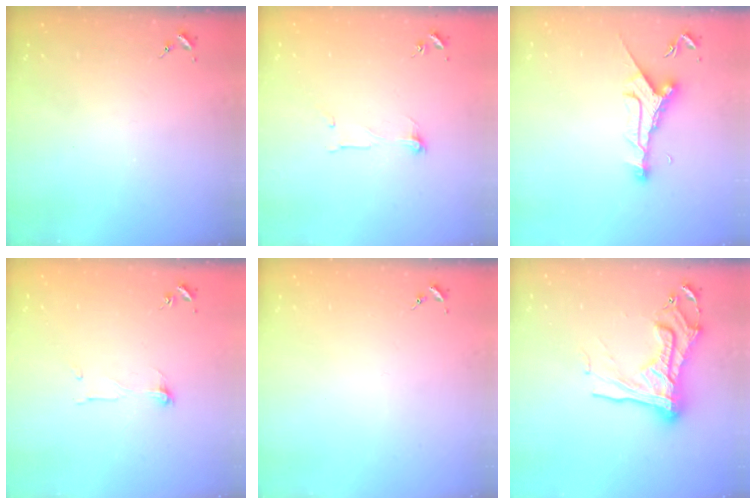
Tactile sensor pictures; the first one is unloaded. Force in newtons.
{"total": 4.8, "press": 4.8, "slide": 0.4}
{"total": 10.0, "press": 9.9, "slide": 0.7}
{"total": 3.8, "press": 3.8, "slide": 0.3}
{"total": 0.0}
{"total": 19.3, "press": 19.2, "slide": 1.8}